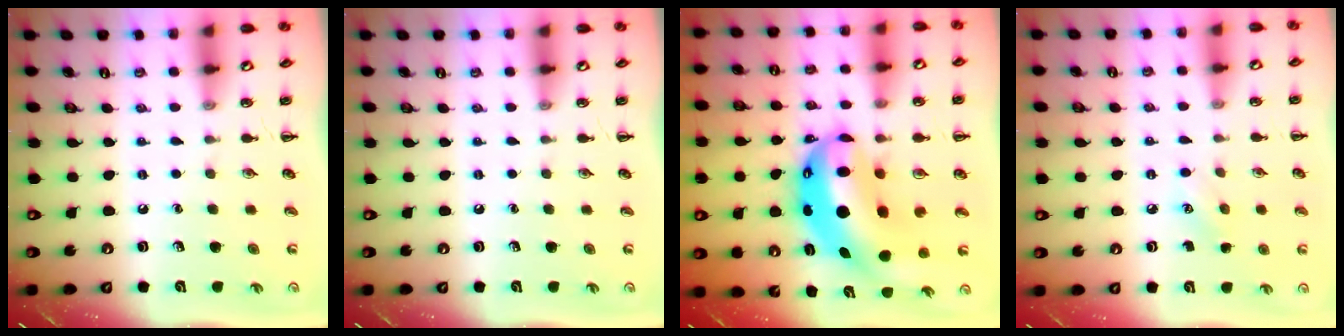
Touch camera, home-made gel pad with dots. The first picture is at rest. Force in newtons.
{"total": 0.0}
{"total": 14.6, "press": 14.1, "slide": 3.8}
{"total": 4.6, "press": 4.4, "slide": 1.3}